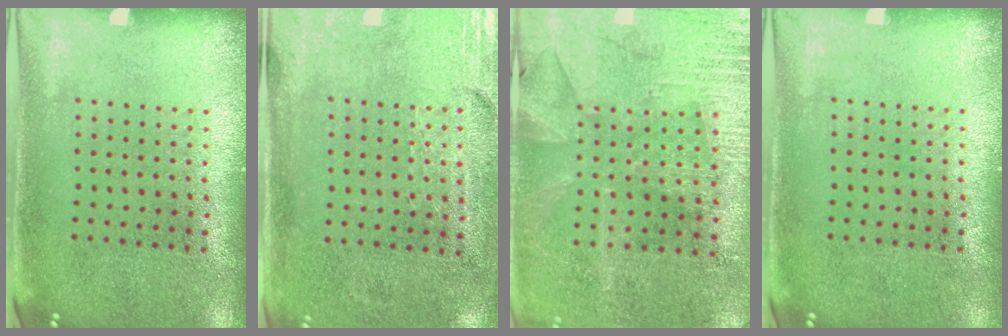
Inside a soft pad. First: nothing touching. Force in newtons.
{"total": 3.4, "press": 2.9, "slide": 1.7}
{"total": 2.9, "press": 2.8, "slide": 0.5}
{"total": 0.0}